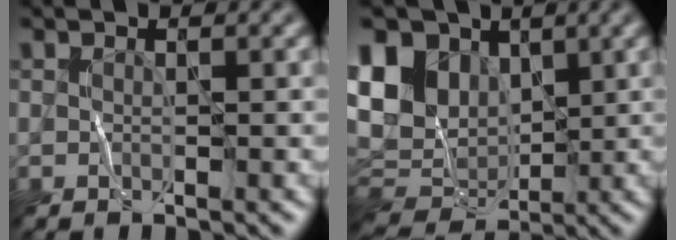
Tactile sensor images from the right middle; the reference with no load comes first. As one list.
[{"total": 10.9, "force": [3.2, 8.3, 6.2], "torque": [-0.154, 0.029, 0.060]}]